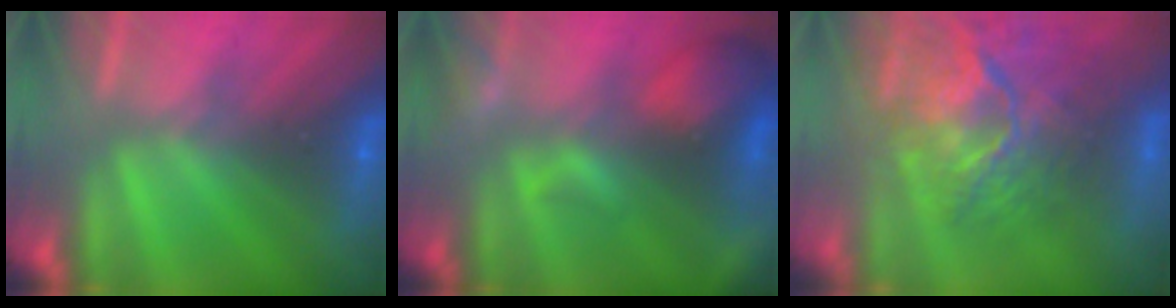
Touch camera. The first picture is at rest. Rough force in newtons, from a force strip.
{"total": 7.7}
{"total": 9.8}